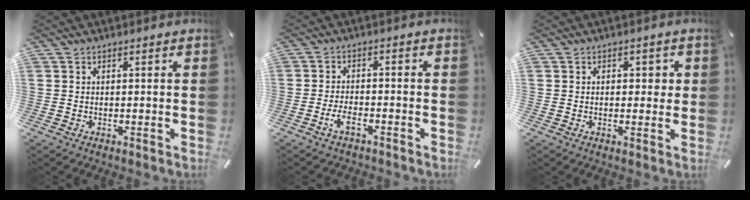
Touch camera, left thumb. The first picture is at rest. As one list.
[{"total": 4.3, "force": [-2.6, 1.9, 2.9], "torque": [-0.058, 0.010, -0.050]}, {"total": 2.2, "force": [0.3, 1.6, 1.5], "torque": [-0.007, -0.001, -0.003]}]